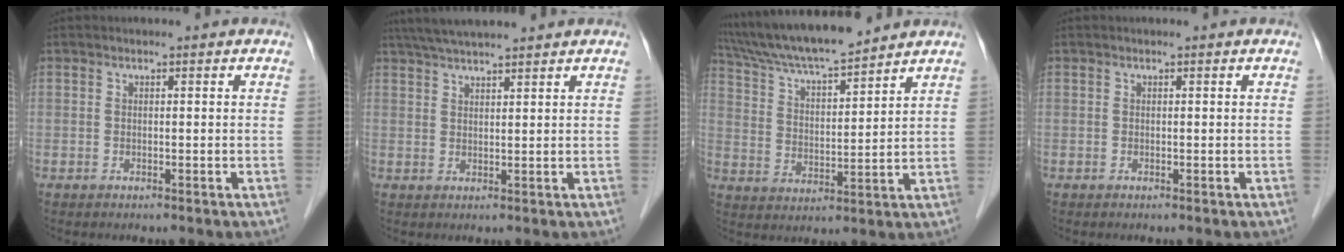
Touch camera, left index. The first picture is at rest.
{"total": 7.6, "force": [6.7, 0.3, 3.6], "torque": [-0.061, 0.035, 0.109]}
{"total": 14.2, "force": [12.9, 0.9, 5.8], "torque": [-0.109, 0.012, 0.230]}
{"total": 0.0}